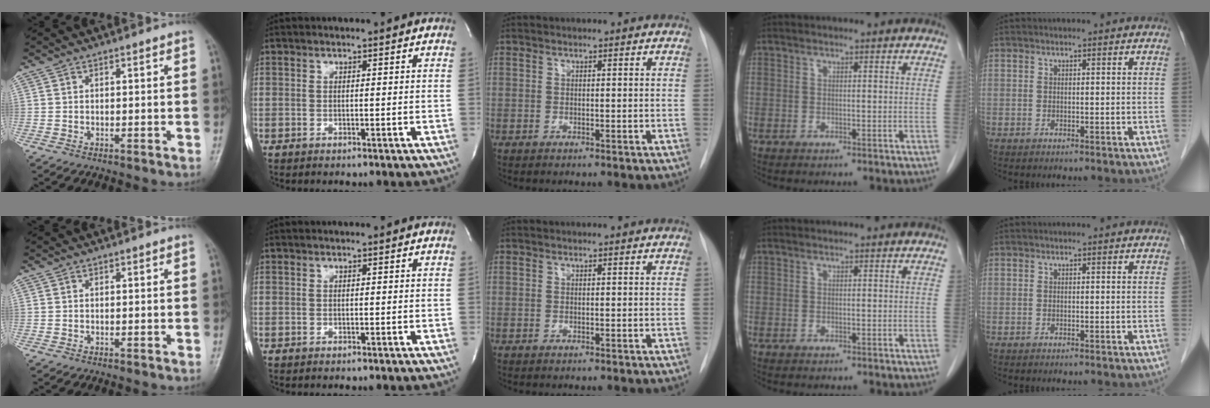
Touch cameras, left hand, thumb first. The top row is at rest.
{}